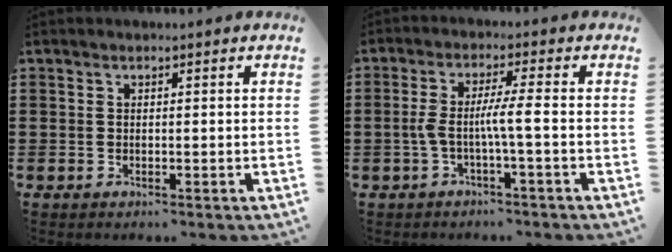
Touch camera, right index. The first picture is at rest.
{"total": 4.7, "force": [-1.0, -0.3, 4.6], "torque": [-0.101, -0.011, -0.028]}